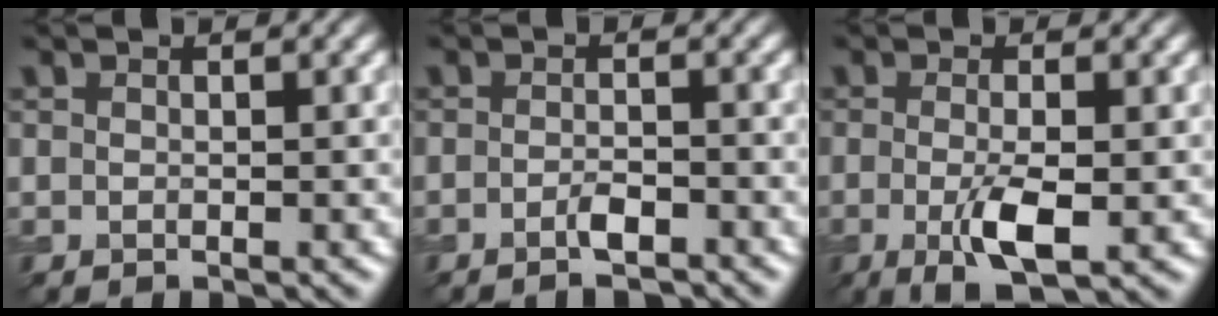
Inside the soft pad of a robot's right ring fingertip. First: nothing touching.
{"total": 2.0, "force": [-1.3, 0.4, 1.5], "torque": [-0.027, -0.001, -0.025]}
{"total": 4.3, "force": [-1.0, 1.2, 4.0], "torque": [-0.083, -0.013, -0.017]}